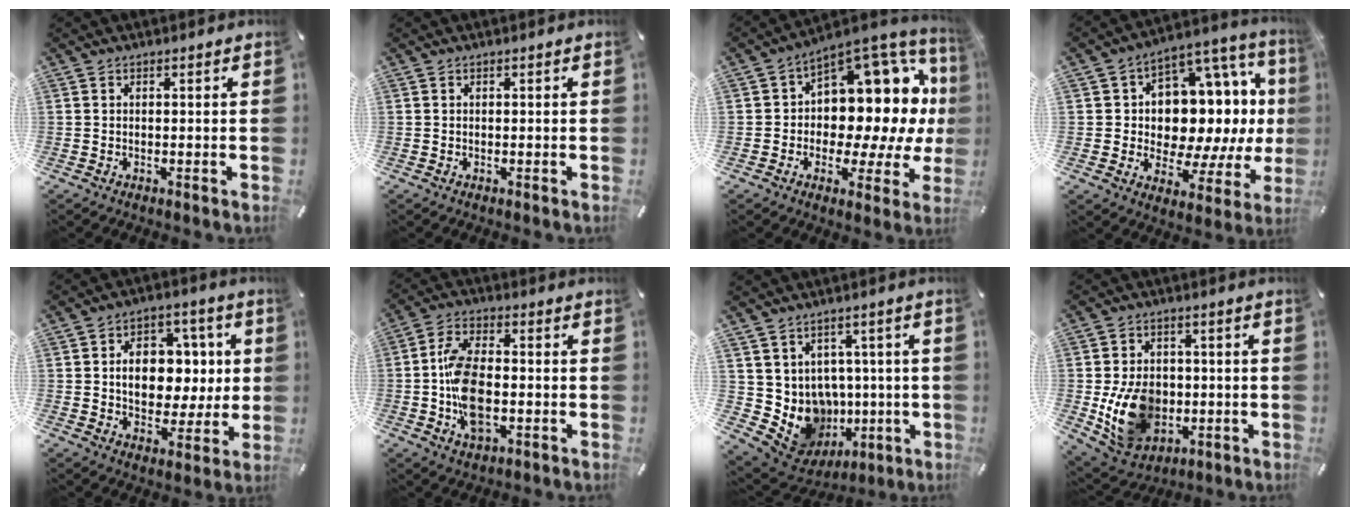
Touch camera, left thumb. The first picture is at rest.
{"total": 0.0}
{"total": 14.8, "force": [4.9, 10.1, 9.6], "torque": [-0.099, -0.082, 0.077]}
{"total": 16.8, "force": [2.8, 12.0, 11.4], "torque": [-0.150, -0.043, 0.049]}
{"total": 12.1, "force": [0.8, 9.6, 7.2], "torque": [-0.105, 0.008, 0.021]}
{"total": 11.4, "force": [-2.0, 6.6, 9.0], "torque": [-0.185, 0.001, -0.035]}
{"total": 10.7, "force": [-0.4, 10.1, 3.5], "torque": [-0.071, -0.031, 0.023]}
{"total": 14.1, "force": [-2.3, 11.2, 8.2], "torque": [-0.160, 0.003, -0.038]}